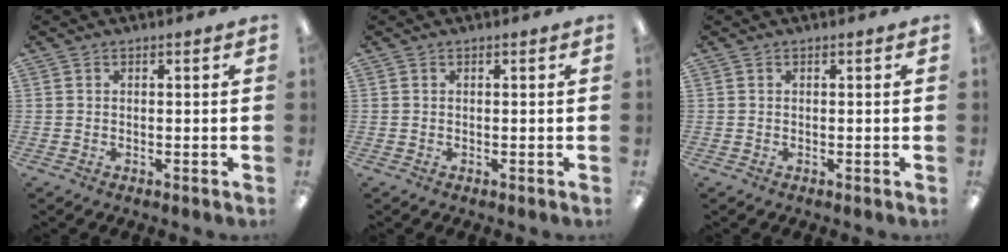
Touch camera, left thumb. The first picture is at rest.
{"total": 0.0}
{"total": 0.0}